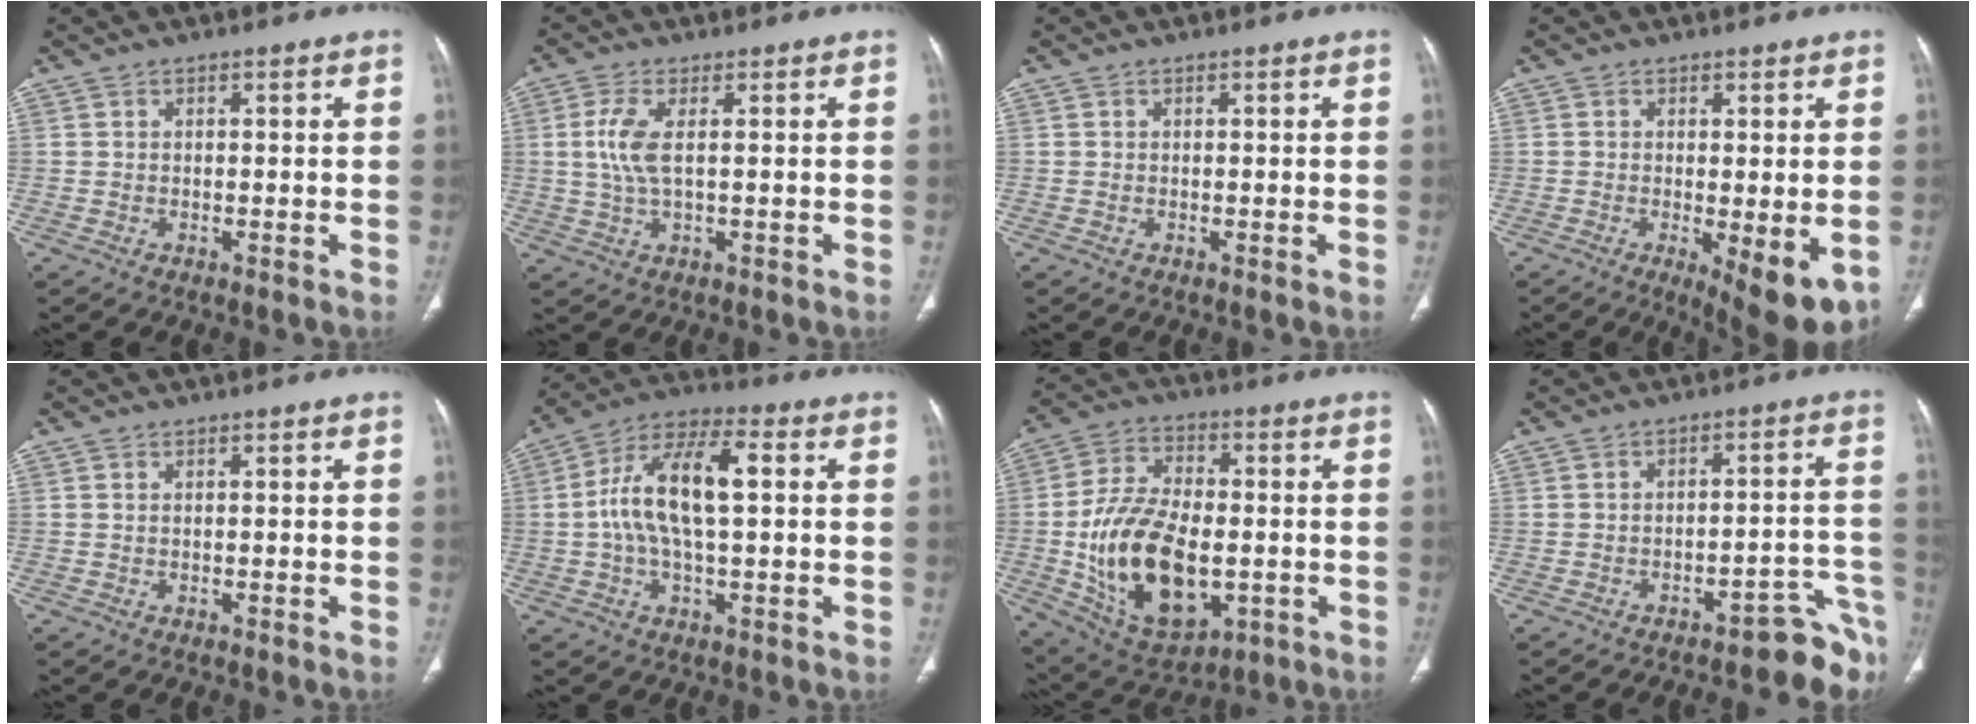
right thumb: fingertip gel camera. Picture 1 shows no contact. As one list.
[{"total": 5.7, "force": [0.8, 2.0, 5.2], "torque": [-0.139, 0.002, 0.015]}, {"total": 0.0}, {"total": 9.2, "force": [-2.4, 2.8, 8.5], "torque": [-0.117, -0.025, -0.029]}, {"total": 0.0}, {"total": 13.9, "force": [1.3, 5.9, 12.5], "torque": [-0.243, 0.032, 0.017]}, {"total": 21.0, "force": [-3.2, 12.1, 16.8], "torque": [-0.287, 0.004, -0.036]}, {"total": 8.4, "force": [-7.4, 2.2, 3.3], "torque": [-0.001, 0.087, -0.096]}]